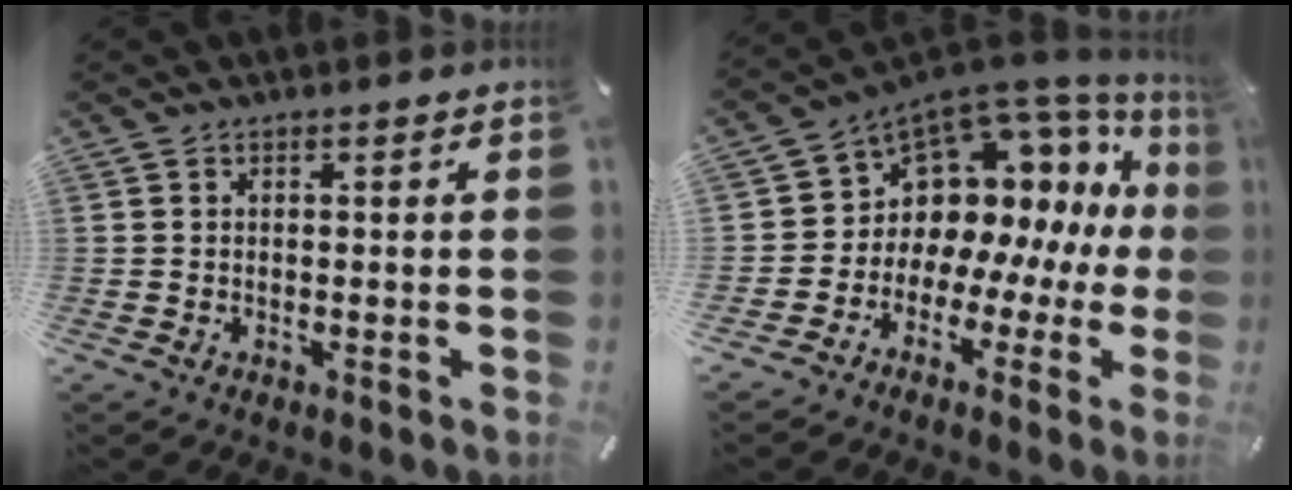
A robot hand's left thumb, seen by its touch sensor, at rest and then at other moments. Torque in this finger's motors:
{"motor_torque": [0.41, 0.74, 0.70, 0.77, 0.01]}